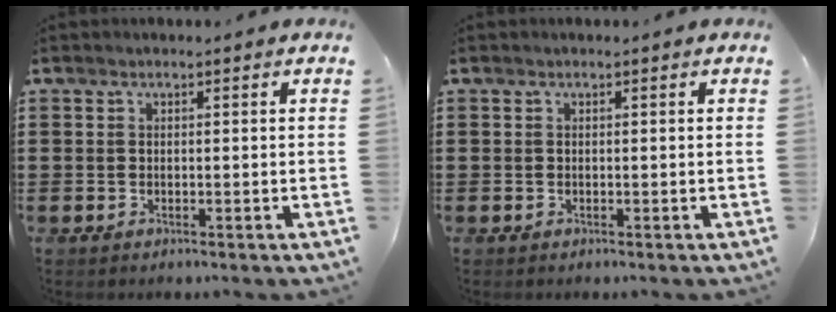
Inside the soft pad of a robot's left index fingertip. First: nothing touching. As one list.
[{"total": 0.0}]